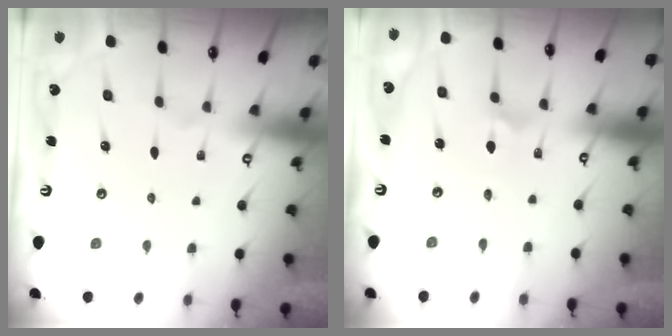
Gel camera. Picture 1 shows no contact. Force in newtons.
{"total": 1.8, "press": 1.8, "slide": 0.1}